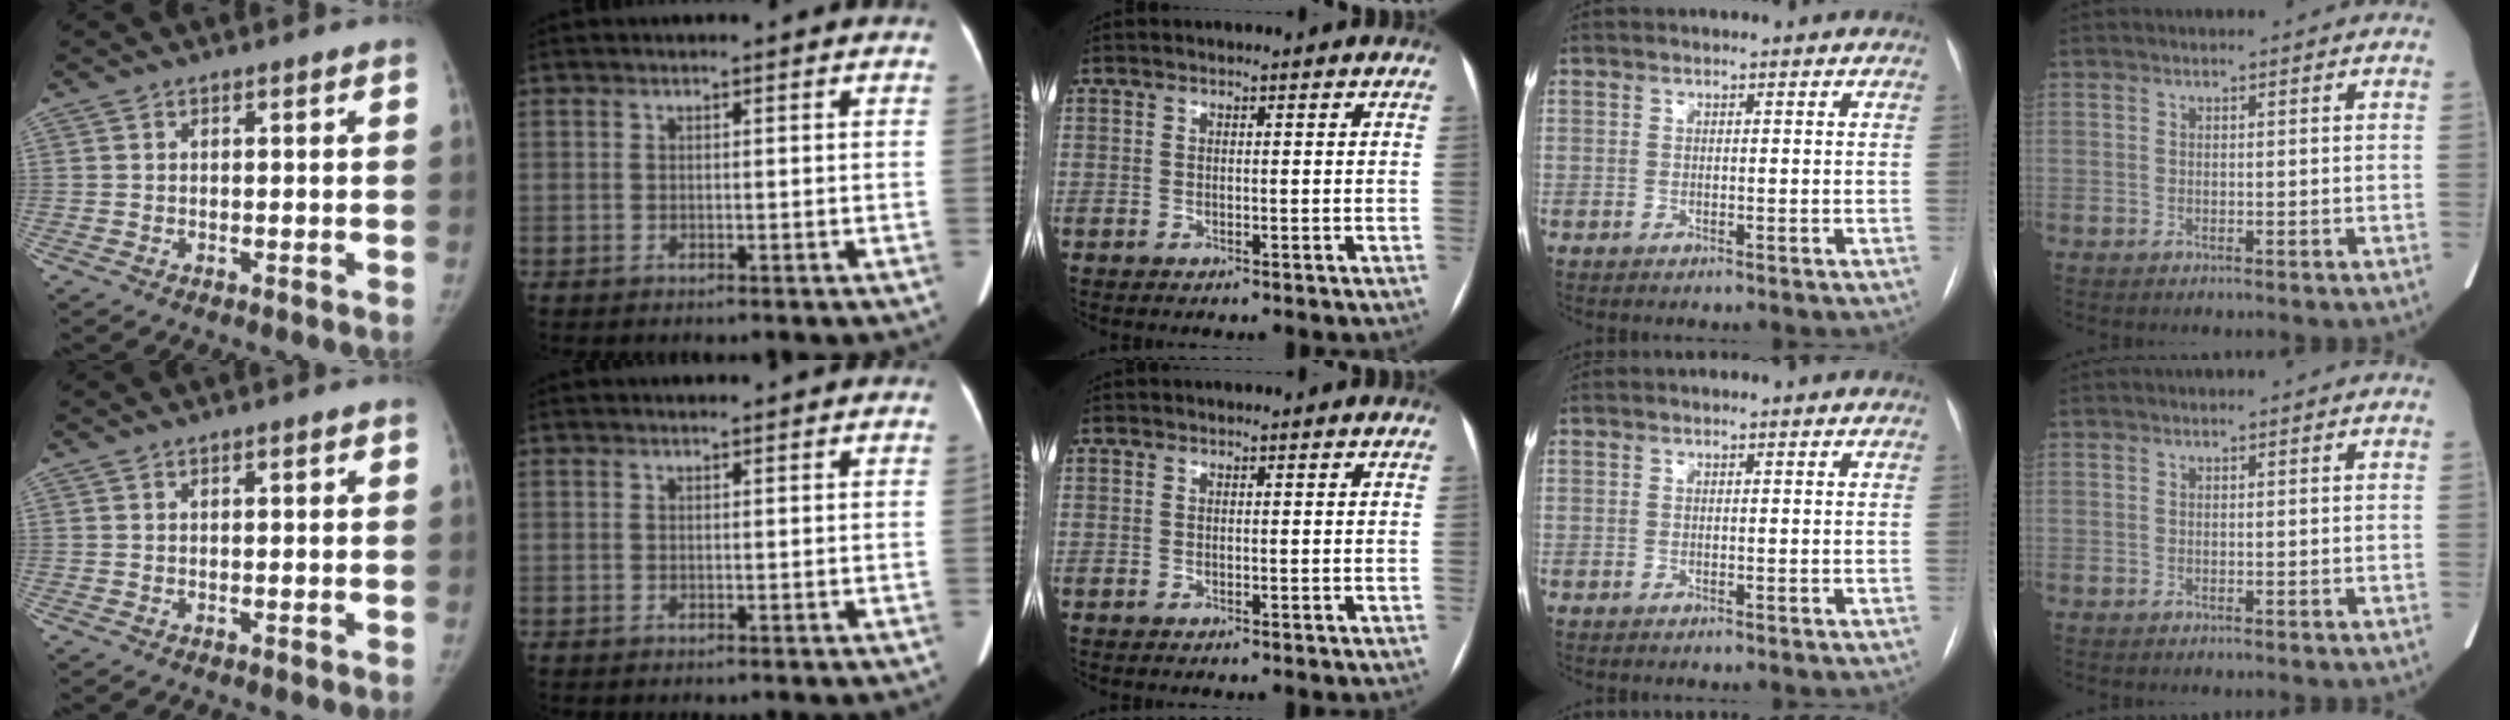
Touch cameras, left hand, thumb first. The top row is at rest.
{"thumb": {"total": 1.0, "force": [0.4, 0.4, 0.9], "torque": [-0.009, 0.003, 0.004]}, "index": {"total": 0.6, "force": [0.6, 0.1, 0.1], "torque": [-0.008, 0.005, 0.010]}}